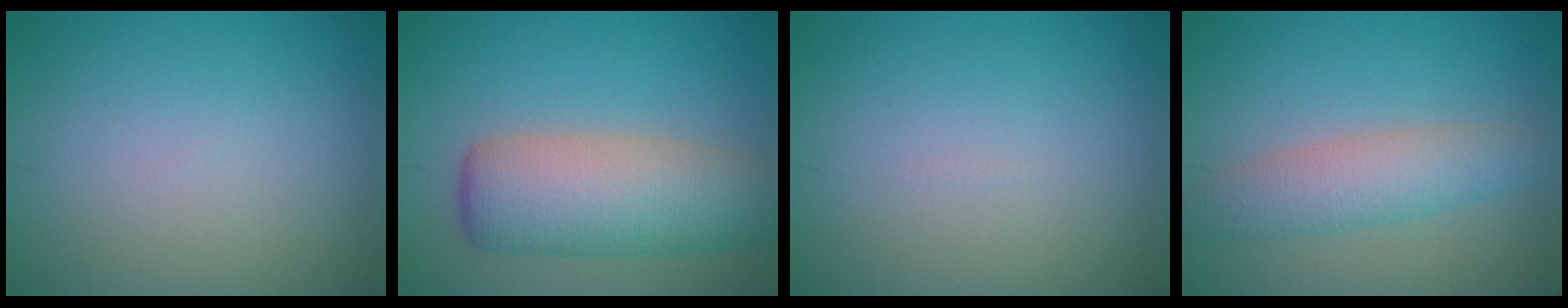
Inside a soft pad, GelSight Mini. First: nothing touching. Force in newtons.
{"total": 8.1, "press": 8.1, "slide": 0.4}
{"total": 0.0}
{"total": 4.2, "press": 4.2, "slide": 0.3}